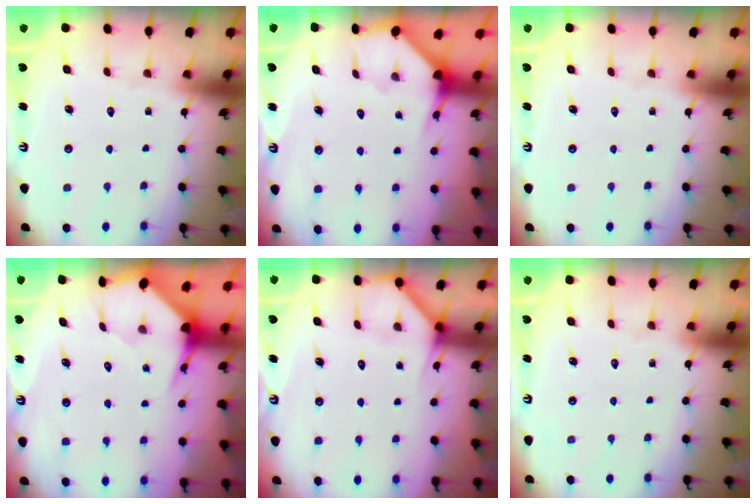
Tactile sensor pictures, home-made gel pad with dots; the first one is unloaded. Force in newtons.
{"total": 4.8, "press": 4.7, "slide": 0.3}
{"total": 0.0}
{"total": 3.6, "press": 3.6, "slide": 0.4}
{"total": 3.5, "press": 3.5, "slide": 0.2}
{"total": 0.0}